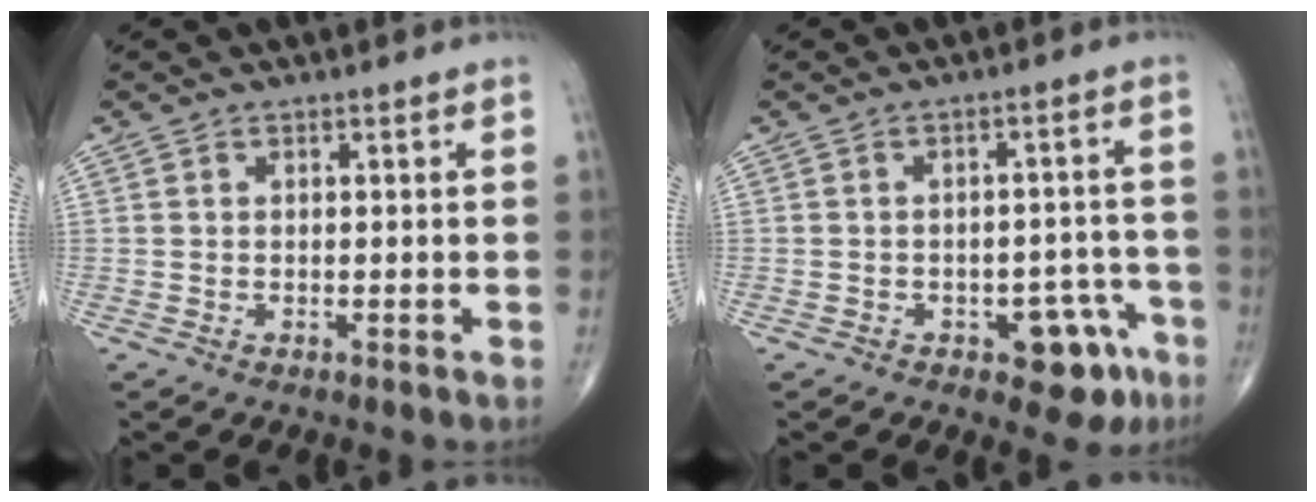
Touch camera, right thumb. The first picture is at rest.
{"total": 8.2, "force": [-4.2, 4.4, 5.5], "torque": [-0.034, 0.033, -0.047]}